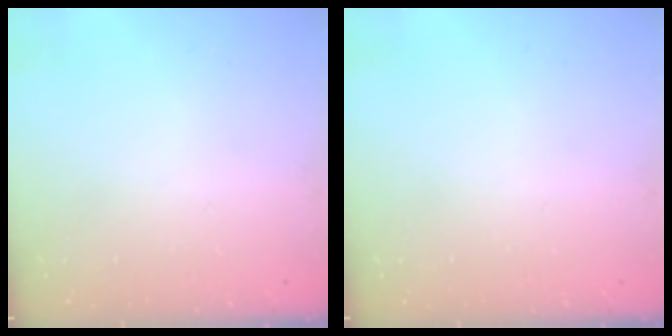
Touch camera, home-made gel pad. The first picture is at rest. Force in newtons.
{"total": 0.0}